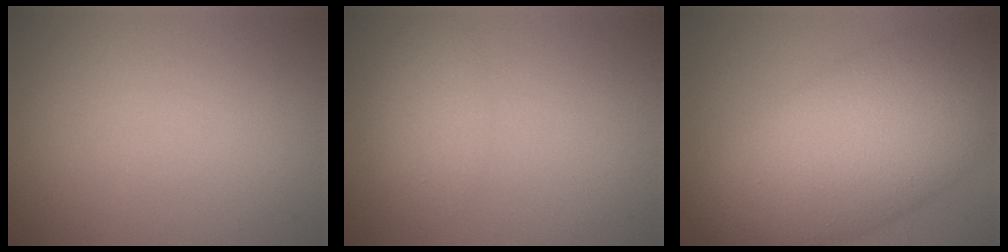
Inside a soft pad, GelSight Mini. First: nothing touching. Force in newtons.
{"total": 1.7, "press": 1.7, "slide": 0.1}
{"total": 12.6, "press": 12.6, "slide": 0.5}